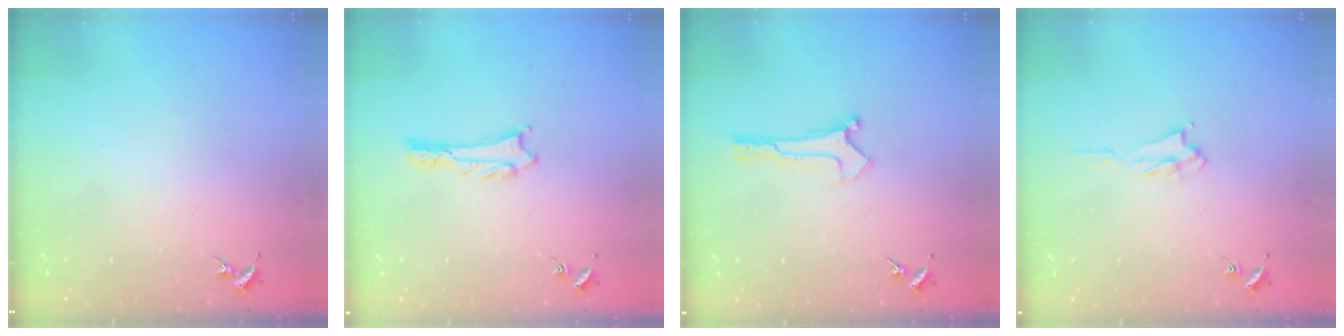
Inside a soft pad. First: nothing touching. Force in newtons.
{"total": 1.1, "press": 1.1, "slide": 0.1}
{"total": 0.0}
{"total": 2.1, "press": 2.0, "slide": 0.3}